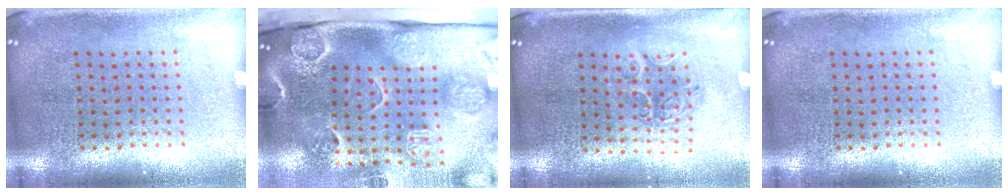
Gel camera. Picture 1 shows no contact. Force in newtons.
{"total": 4.7, "press": 3.4, "slide": 3.3}
{"total": 1.2, "press": 1.2, "slide": 0.4}
{"total": 0.0}